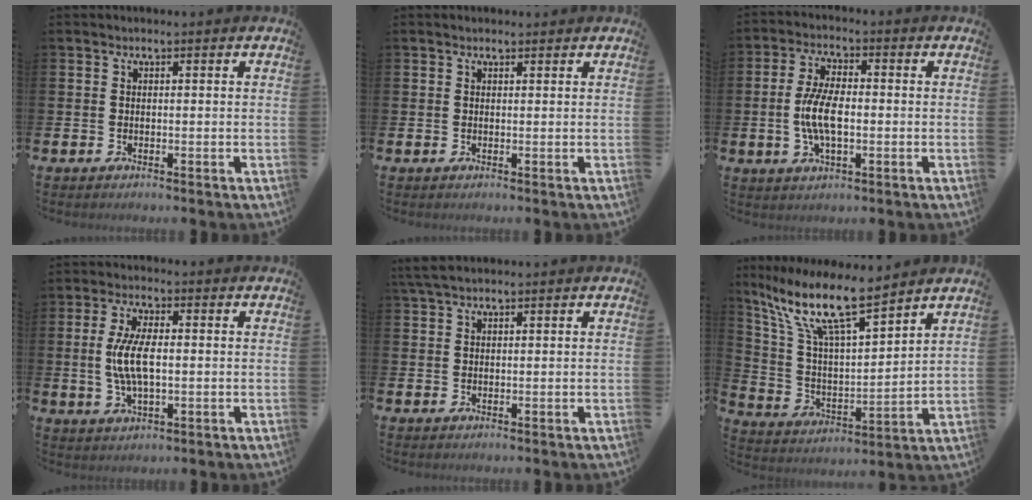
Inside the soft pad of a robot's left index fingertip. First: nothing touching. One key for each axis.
{"total": 0.8, "fx": 0.7, "fy": 0.3, "fz": 0.3, "tx": 0.007, "ty": 0.001, "tz": 0.008}
{"total": 6.6, "fx": -0.6, "fy": 2.8, "fz": 6.0, "tx": -0.122, "ty": 0.000, "tz": -0.017}
{"total": 7.0, "fx": 0.3, "fy": 3.0, "fz": 6.3, "tx": -0.128, "ty": 0.005, "tz": -0.001}
{"total": 2.5, "fx": 2.0, "fy": 0.7, "fz": 1.3, "tx": -0.026, "ty": 0.003, "tz": 0.036}
{"total": 12.4, "fx": 9.6, "fy": 2.4, "fz": 7.4, "tx": -0.179, "ty": -0.049, "tz": 0.166}